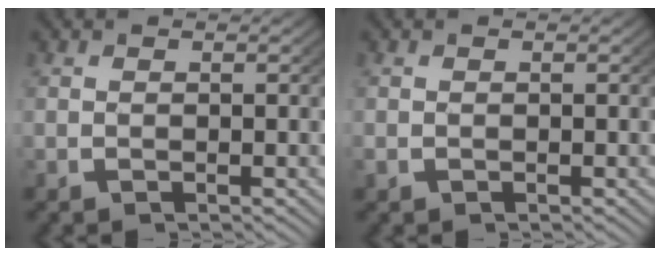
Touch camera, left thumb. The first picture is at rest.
{"total": 0.5, "force": [-0.2, 0.5, 0.1], "torque": [-0.007, -0.005, -0.002]}